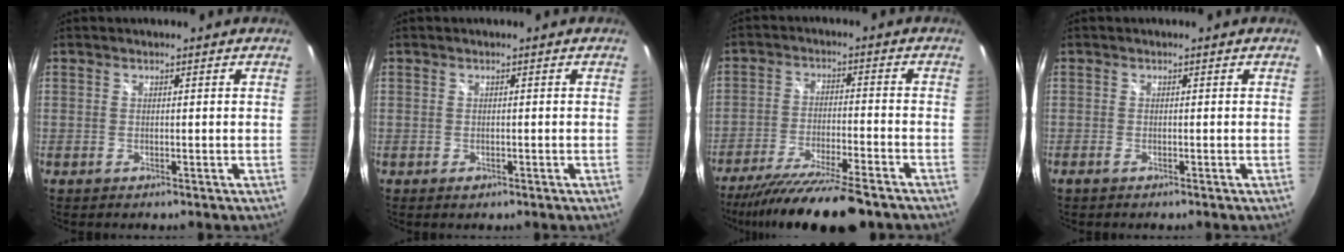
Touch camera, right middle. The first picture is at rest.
{"total": 0.9, "force": [-0.5, 0.6, 0.4], "torque": [-0.006, -0.002, -0.009]}
{"total": 16.9, "force": [-14.2, 1.7, 9.0], "torque": [-0.177, -0.038, -0.232]}
{"total": 1.1, "force": [-0.9, 0.2, 0.6], "torque": [-0.013, -0.003, -0.017]}